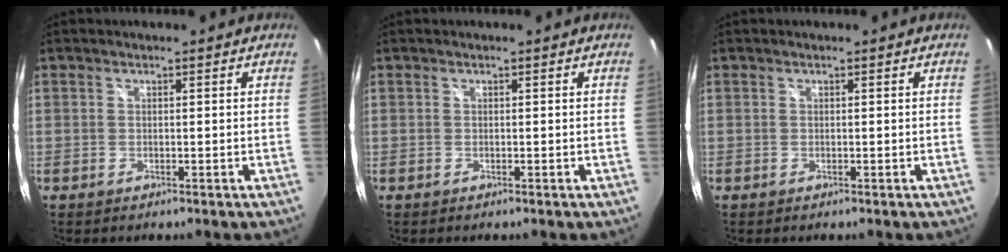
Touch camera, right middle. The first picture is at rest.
{"total": 0.0}
{"total": 0.0}